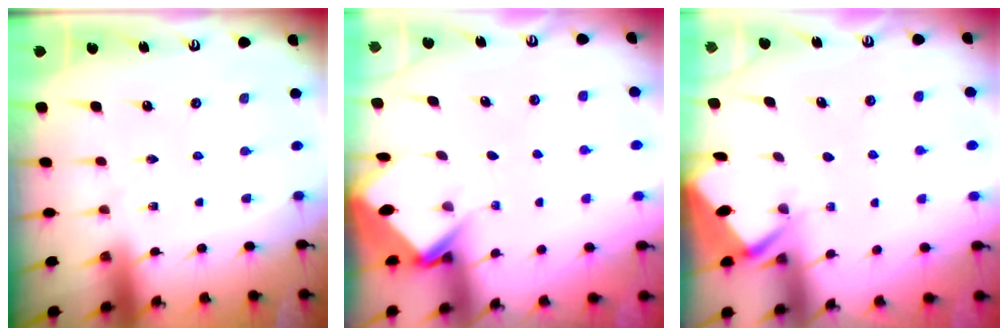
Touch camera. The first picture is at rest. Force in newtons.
{"total": 3.7, "press": 3.7, "slide": 0.3}
{"total": 2.8, "press": 2.8, "slide": 0.4}